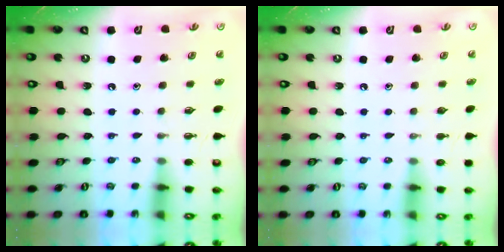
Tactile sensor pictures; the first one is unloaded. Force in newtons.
{"total": 0.0}